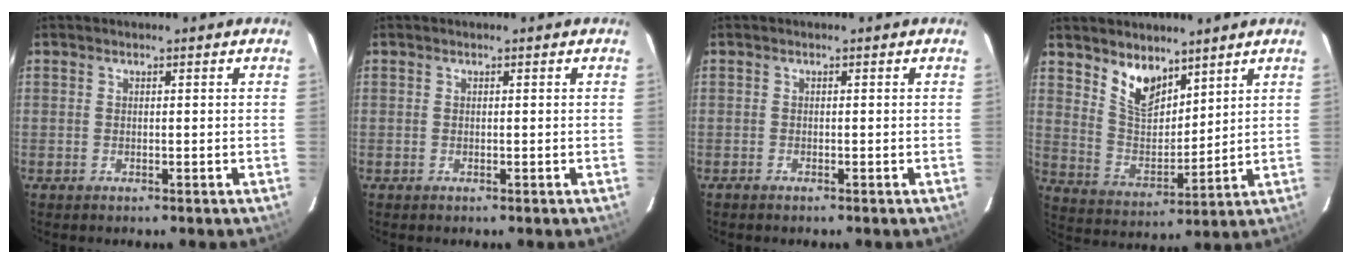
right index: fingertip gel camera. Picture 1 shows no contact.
{"total": 0.0}
{"total": 0.6, "force": [-0.5, 0.1, 0.2], "torque": [-0.005, -0.001, -0.011]}
{"total": 9.2, "force": [6.6, 4.6, 4.5], "torque": [-0.078, 0.000, 0.131]}